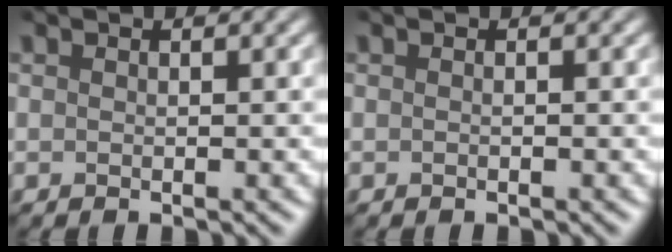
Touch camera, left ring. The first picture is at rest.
{"total": 0.0}